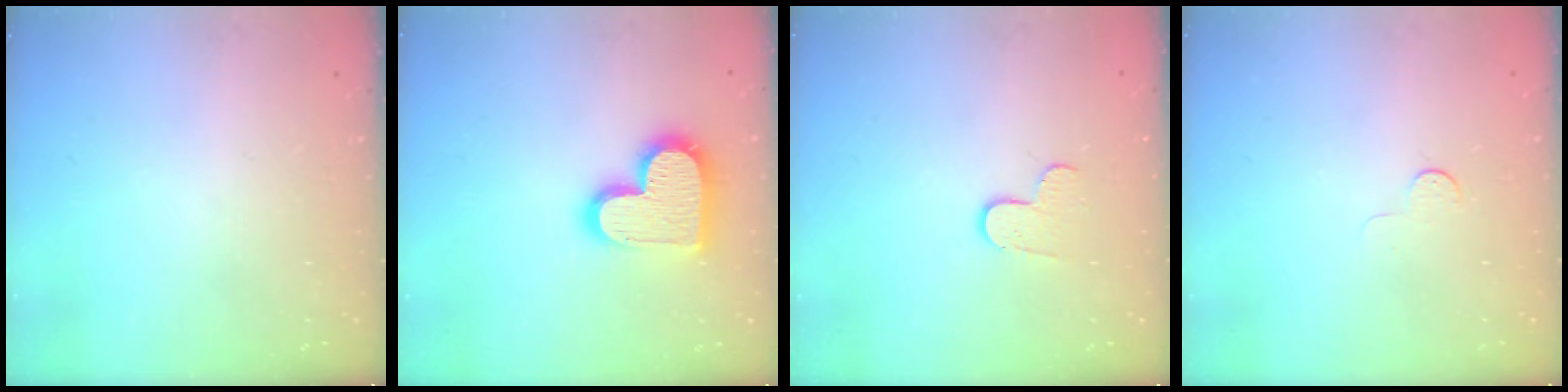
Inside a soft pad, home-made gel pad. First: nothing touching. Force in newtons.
{"total": 16.8, "press": 16.7, "slide": 1.3}
{"total": 7.5, "press": 7.4, "slide": 0.6}
{"total": 3.1, "press": 3.1, "slide": 0.3}